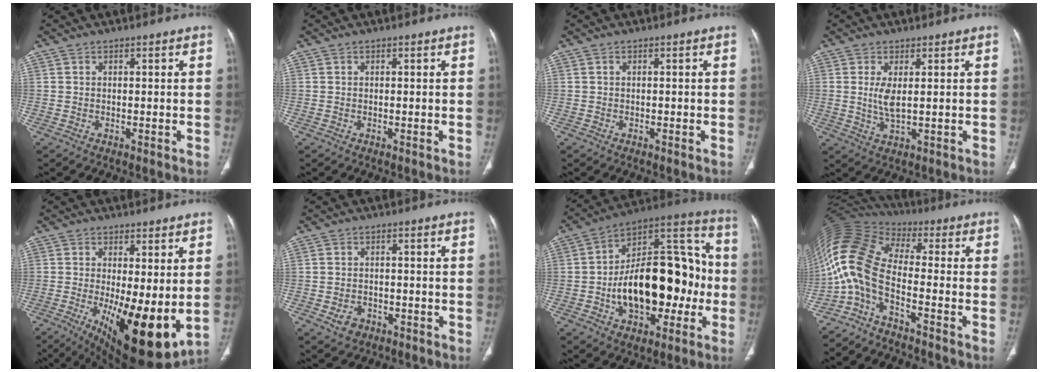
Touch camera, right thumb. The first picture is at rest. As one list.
[{"total": 0.0}, {"total": 0.0}, {"total": 4.1, "force": [0.7, 1.5, 3.8], "torque": [-0.084, -0.014, 0.021]}, {"total": 16.2, "force": [-2.4, 5.6, 15.0], "torque": [-0.227, -0.037, -0.016]}, {"total": 3.3, "force": [-1.5, 2.5, 1.5], "torque": [-0.022, 0.011, -0.018]}, {"total": 27.0, "force": [-4.1, 15.2, 21.9], "torque": [-0.310, 0.052, -0.053]}, {"total": 12.1, "force": [-4.8, 4.7, 10.0], "torque": [-0.224, 0.071, -0.104]}]